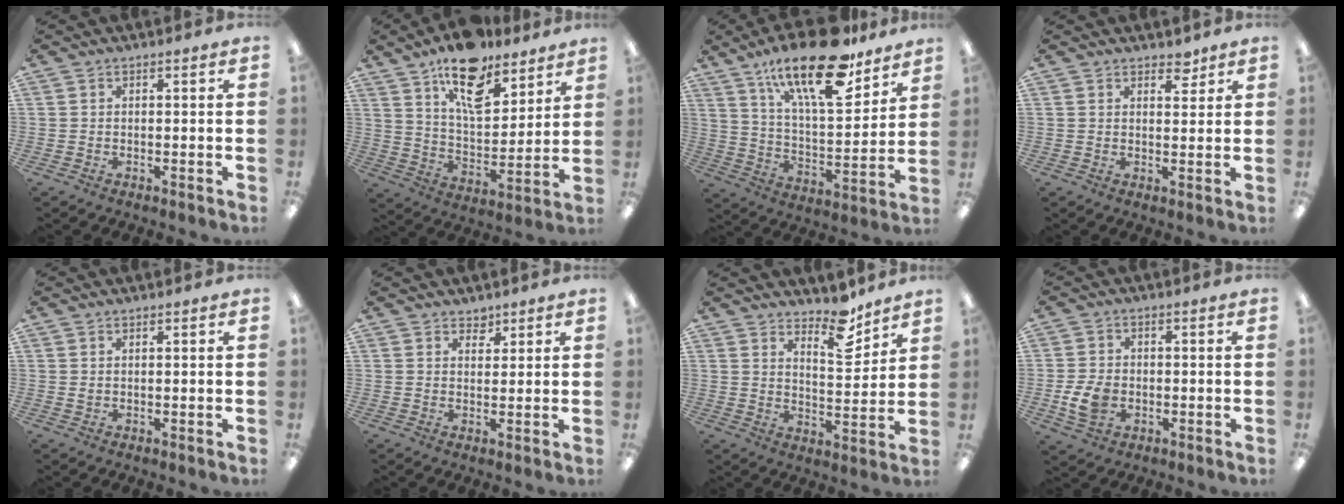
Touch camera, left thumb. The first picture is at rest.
{"total": 16.8, "force": [11.9, 7.3, 9.3], "torque": [-0.148, -0.063, 0.206]}
{"total": 23.3, "force": [16.0, 8.1, 14.9], "torque": [-0.245, -0.091, 0.268]}
{"total": 3.4, "force": [2.8, 1.6, 1.0], "torque": [0.001, -0.016, 0.048]}
{"total": 0.7, "force": [0.4, 0.4, 0.4], "torque": [-0.010, 0.001, 0.008]}
{"total": 2.6, "force": [2.3, 1.3, 0.2], "torque": [0.009, -0.016, 0.041]}
{"total": 10.4, "force": [8.3, 4.0, 4.9], "torque": [-0.049, -0.061, 0.141]}
{"total": 6.7, "force": [-1.5, 5.0, 4.2], "torque": [-0.071, 0.001, -0.027]}